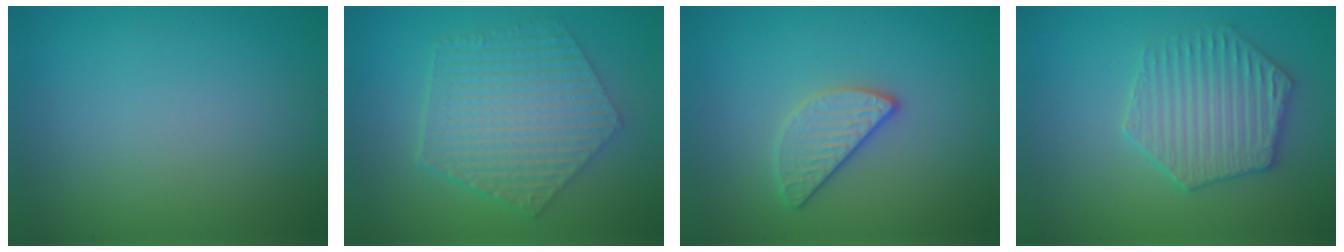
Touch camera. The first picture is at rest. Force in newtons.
{"total": 6.9, "press": 4.9, "slide": 4.8}
{"total": 2.6, "press": 2.5, "slide": 0.7}
{"total": 4.3, "press": 4.0, "slide": 1.6}